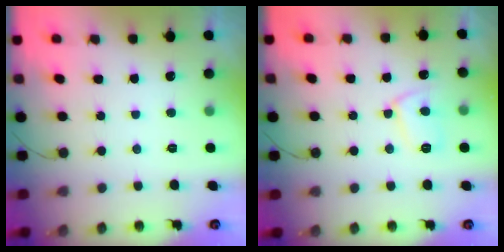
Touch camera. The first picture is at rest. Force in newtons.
{"total": 7.6, "press": 7.5, "slide": 0.6}